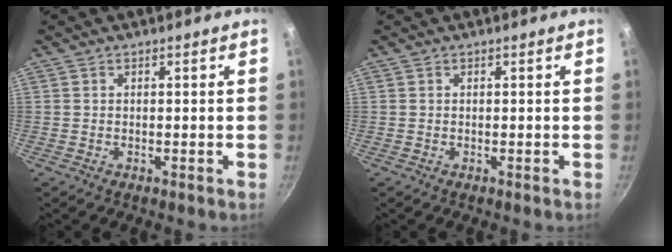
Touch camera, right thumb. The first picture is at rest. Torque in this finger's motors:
{"motor_torque": [-0.15, -0.17, 0.18, 0.02, 0.03]}